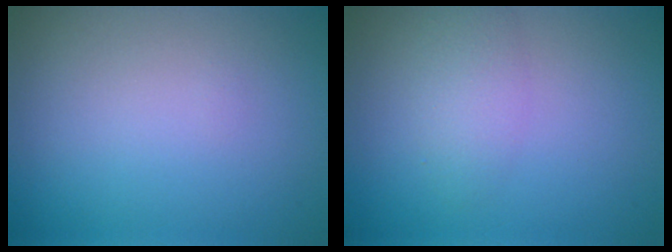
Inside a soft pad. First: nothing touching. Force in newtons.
{"total": 2.1, "press": 2.1, "slide": 0.0}